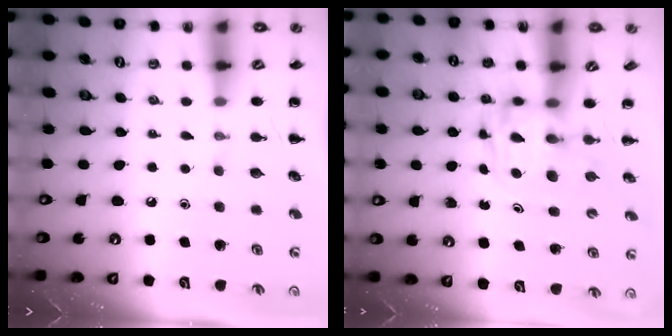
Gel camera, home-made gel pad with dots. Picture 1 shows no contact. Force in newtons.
{"total": 2.7, "press": 2.7, "slide": 0.2}